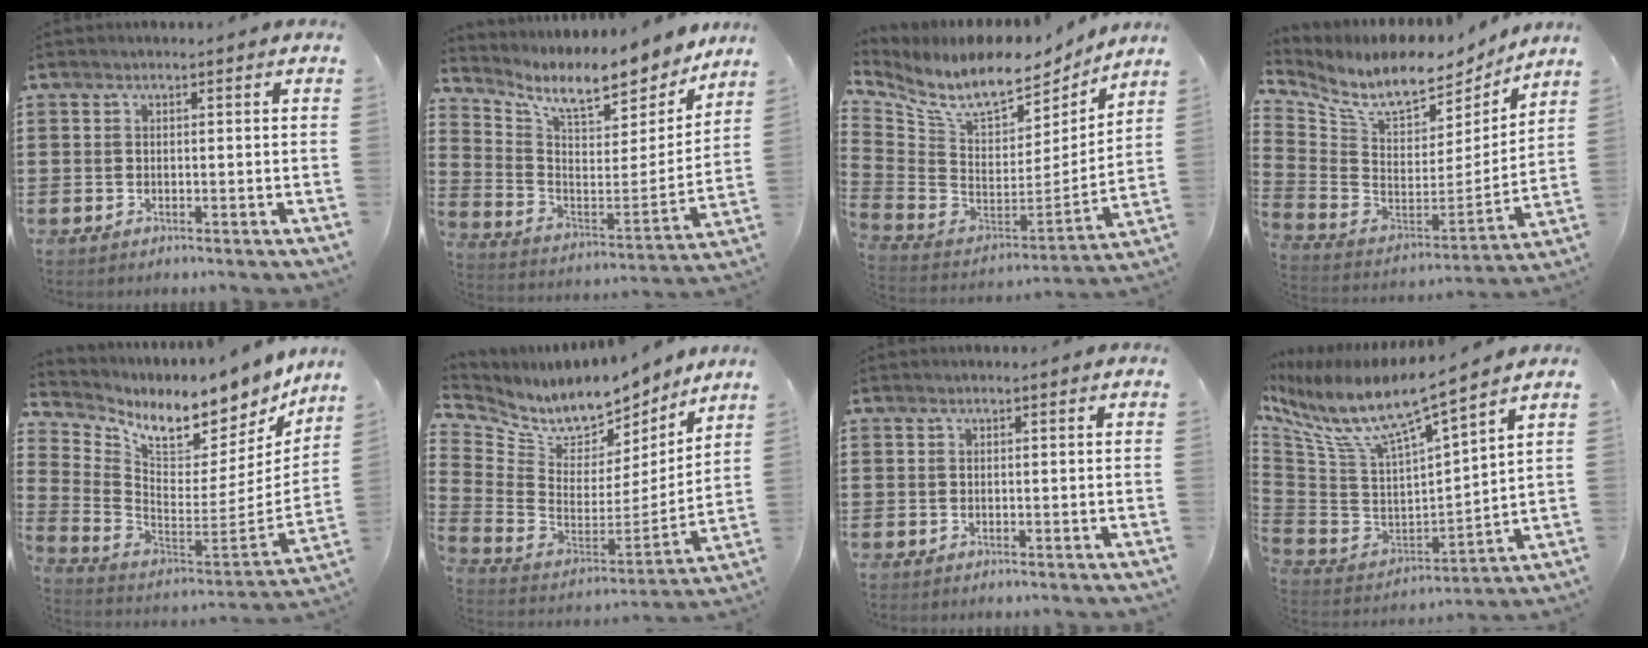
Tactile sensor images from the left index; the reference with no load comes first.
{"total": 9.7, "force": [8.0, 2.2, 5.0], "torque": [-0.119, -0.060, 0.130]}
{"total": 9.7, "force": [7.6, 3.4, 5.0], "torque": [-0.125, -0.058, 0.131]}
{"total": 8.6, "force": [6.9, 3.1, 4.1], "torque": [-0.107, -0.053, 0.119]}
{"total": 7.4, "force": [6.7, 1.7, 2.5], "torque": [-0.075, -0.070, 0.111]}
{"total": 8.5, "force": [7.4, 3.5, 2.4], "torque": [-0.083, -0.064, 0.130]}
{"total": 0.0}
{"total": 9.5, "force": [6.6, 1.8, 6.6], "torque": [-0.151, -0.050, 0.108]}